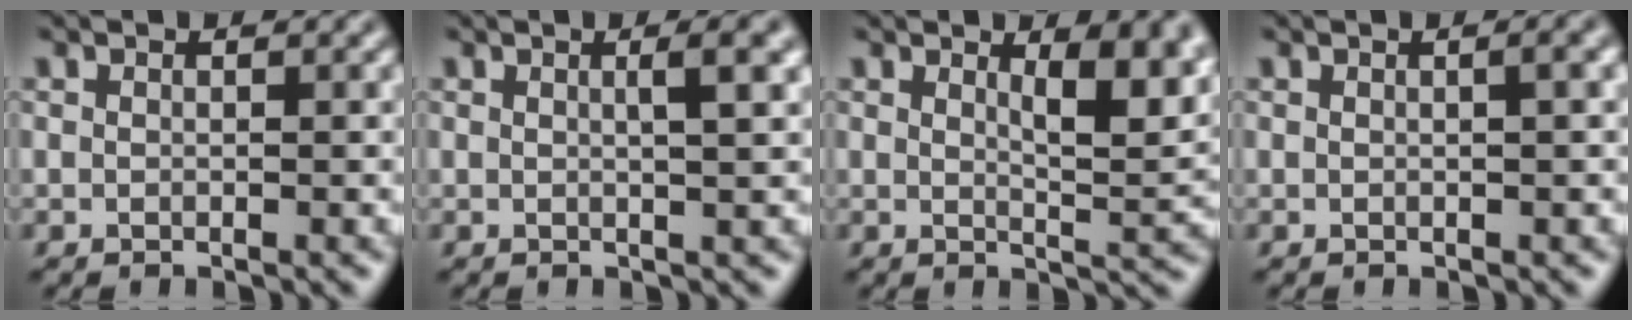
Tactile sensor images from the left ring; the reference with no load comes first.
{"total": 2.7, "force": [0.8, 0.7, 2.5], "torque": [-0.025, 0.008, 0.004]}
{"total": 5.2, "force": [2.2, 1.6, 4.4], "torque": [-0.054, -0.004, 0.035]}
{"total": 1.8, "force": [0.4, 0.6, 1.7], "torque": [-0.017, 0.006, -0.002]}